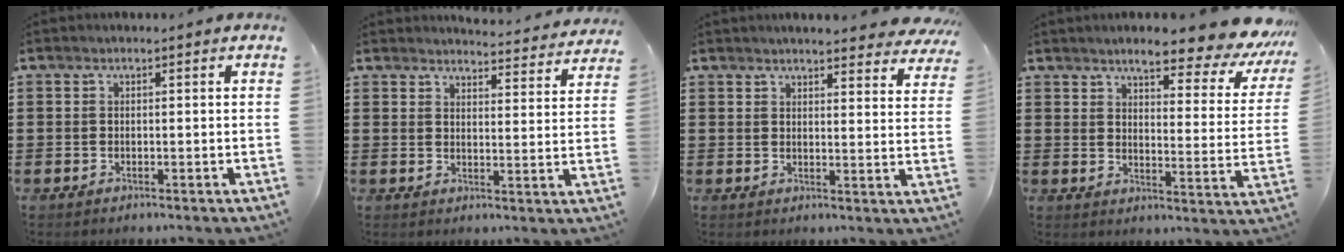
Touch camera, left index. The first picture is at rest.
{"total": 3.7, "force": [3.7, -0.1, 0.1], "torque": [-0.011, -0.027, 0.063]}
{"total": 4.0, "force": [3.8, -0.3, 0.9], "torque": [-0.024, -0.020, 0.068]}
{"total": 7.9, "force": [6.8, 0.7, 3.9], "torque": [-0.070, -0.046, 0.113]}